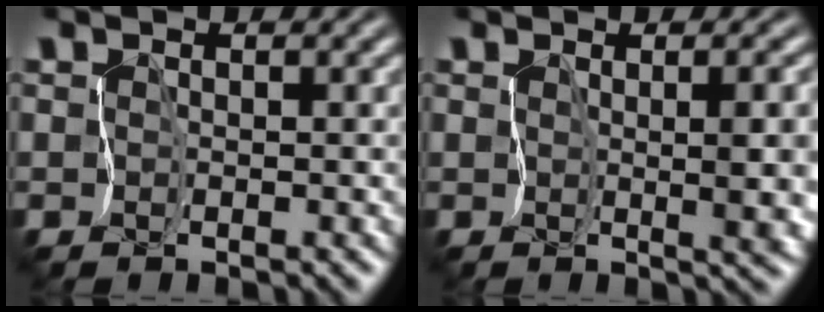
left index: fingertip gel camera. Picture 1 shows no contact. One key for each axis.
{"total": 4.7, "fx": 0.2, "fy": 1.3, "fz": 4.6, "tx": -0.060, "ty": -0.008, "tz": 0.014}